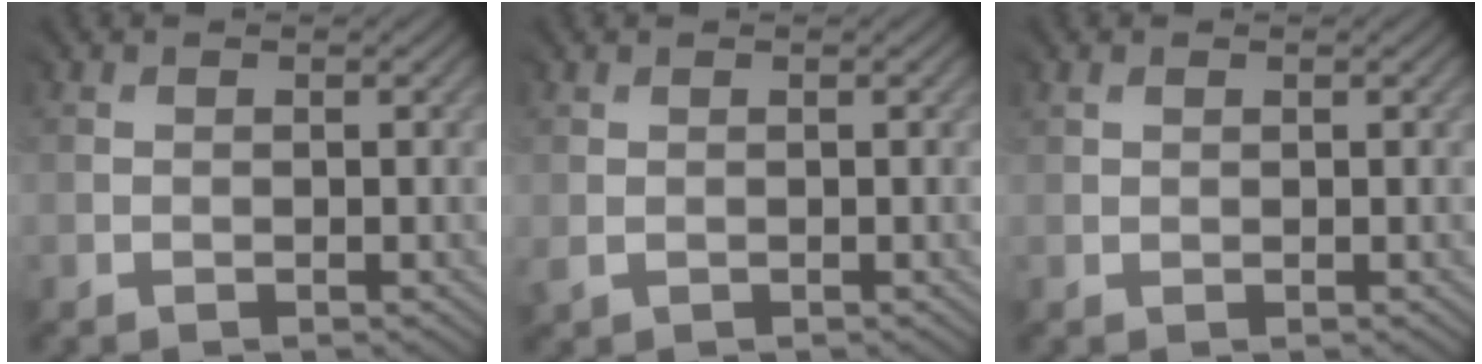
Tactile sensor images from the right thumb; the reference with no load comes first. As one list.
[{"total": 0.7, "force": [0.2, 0.6, 0.2], "torque": [-0.011, 0.000, 0.003]}, {"total": 1.2, "force": [0.8, 0.7, 0.5], "torque": [-0.006, 0.001, 0.017]}]